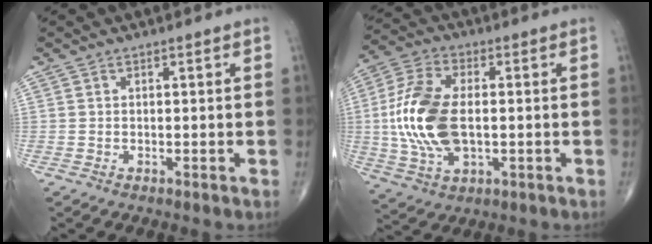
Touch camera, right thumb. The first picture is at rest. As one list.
[{"total": 15.5, "force": [-0.3, 8.4, 13.0], "torque": [-0.274, 0.006, -0.005]}]